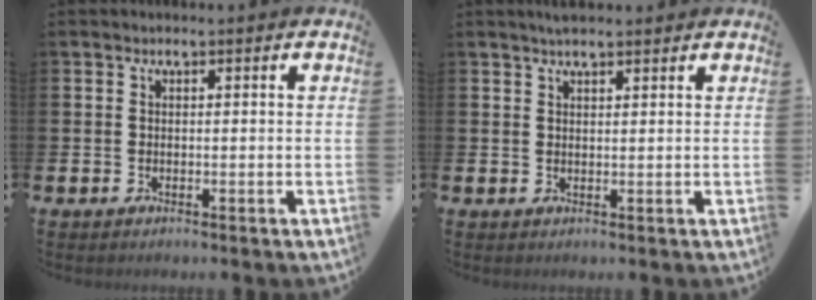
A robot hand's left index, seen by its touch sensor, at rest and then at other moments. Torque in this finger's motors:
{"motor_torque": [0.25, -0.51, -0.18, 0.01]}